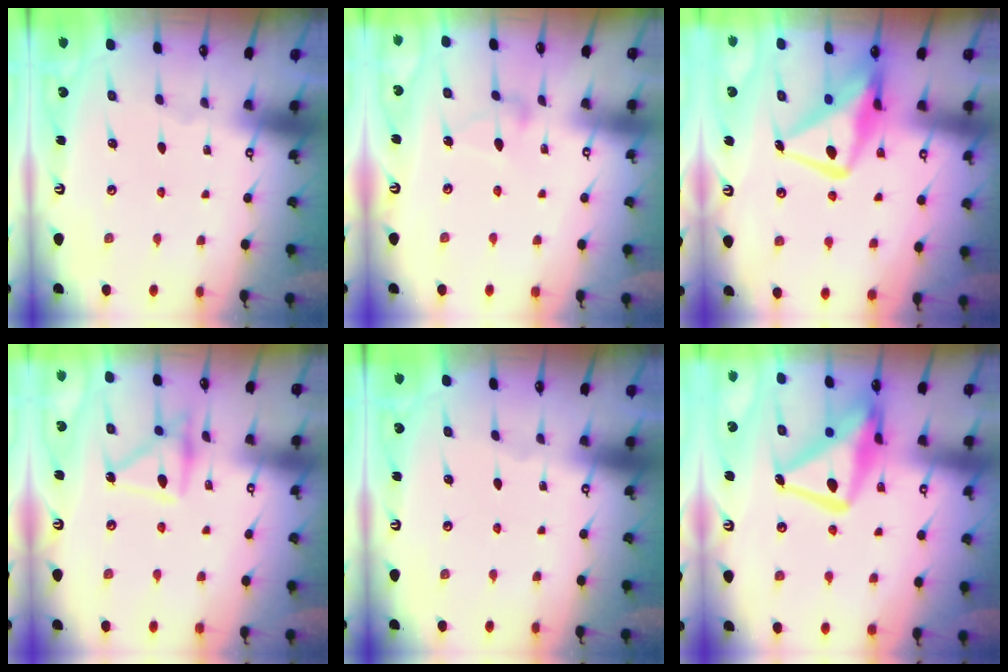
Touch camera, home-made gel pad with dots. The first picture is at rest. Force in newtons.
{"total": 3.6, "press": 3.6, "slide": 0.2}
{"total": 15.2, "press": 15.1, "slide": 1.6}
{"total": 14.6, "press": 14.6, "slide": 0.8}
{"total": 0.0}
{"total": 16.1, "press": 16.0, "slide": 1.7}